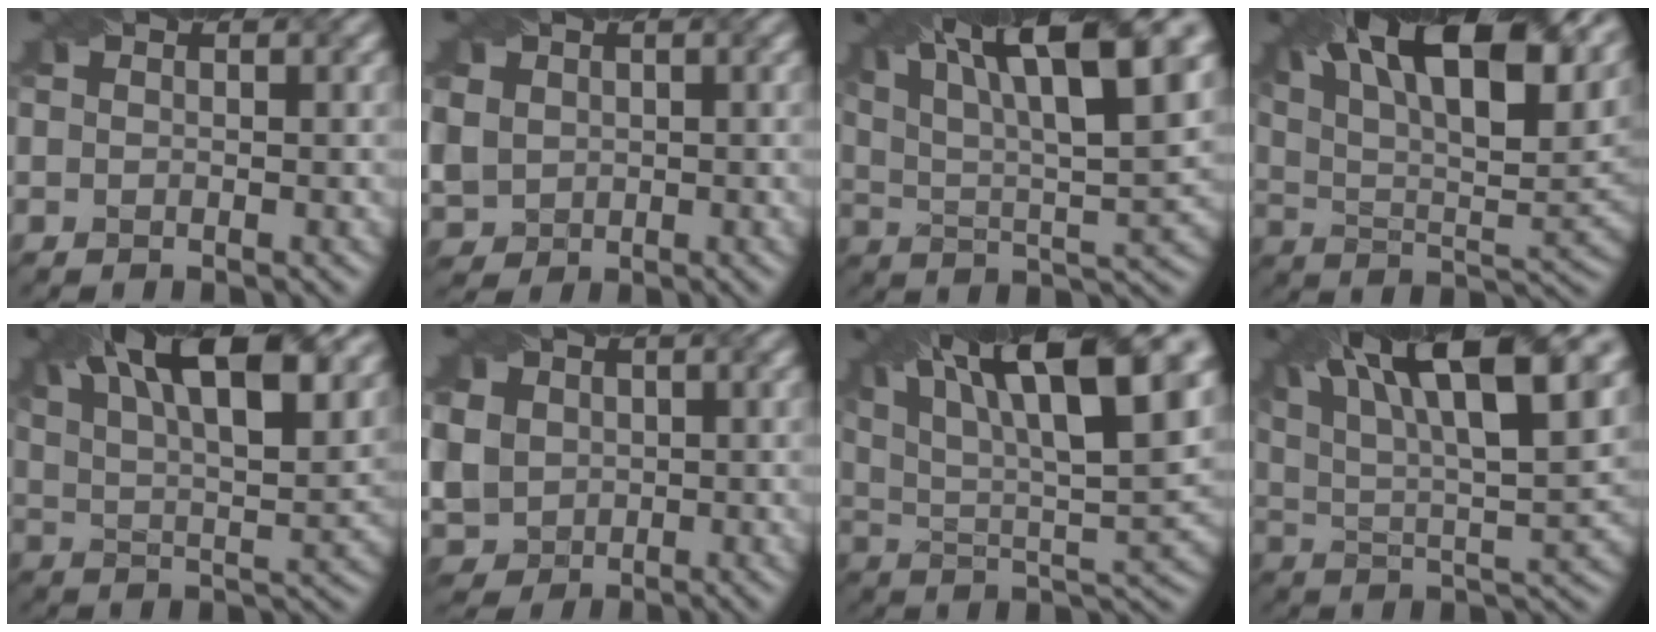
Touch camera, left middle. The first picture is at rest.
{"total": 4.2, "force": [1.0, 3.8, 1.6], "torque": [-0.063, 0.009, 0.031]}
{"total": 14.9, "force": [7.7, 4.6, 11.9], "torque": [-0.195, 0.018, 0.119]}
{"total": 17.5, "force": [9.6, 7.1, 12.9], "torque": [-0.188, 0.033, 0.145]}
{"total": 15.9, "force": [9.3, 5.9, 11.4], "torque": [-0.166, 0.033, 0.126]}
{"total": 7.7, "force": [1.3, 6.7, 3.6], "torque": [-0.088, 0.018, 0.016]}
{"total": 16.6, "force": [8.4, 5.3, 13.3], "torque": [-0.228, 0.023, 0.137]}
{"total": 16.2, "force": [8.5, 5.3, 12.7], "torque": [-0.200, 0.025, 0.124]}